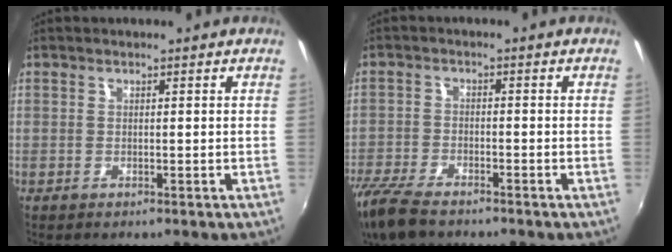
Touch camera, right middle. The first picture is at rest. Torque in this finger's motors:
{"motor_torque": [0.95, -0.99, 0.18, 0.11]}